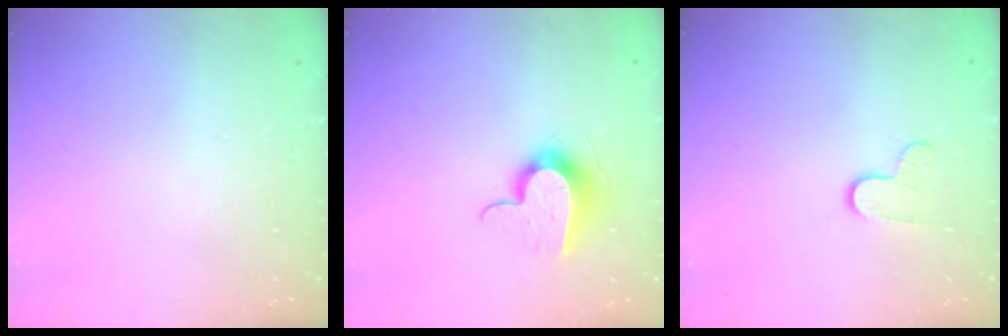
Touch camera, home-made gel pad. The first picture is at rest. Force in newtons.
{"total": 12.4, "press": 12.4, "slide": 0.4}
{"total": 7.0, "press": 7.0, "slide": 0.6}